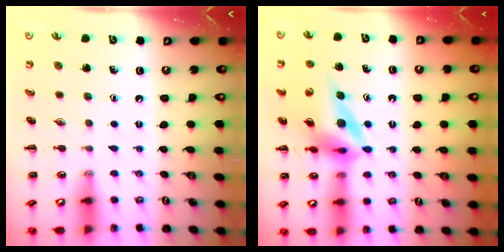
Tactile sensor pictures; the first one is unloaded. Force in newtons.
{"total": 13.8, "press": 13.1, "slide": 4.4}